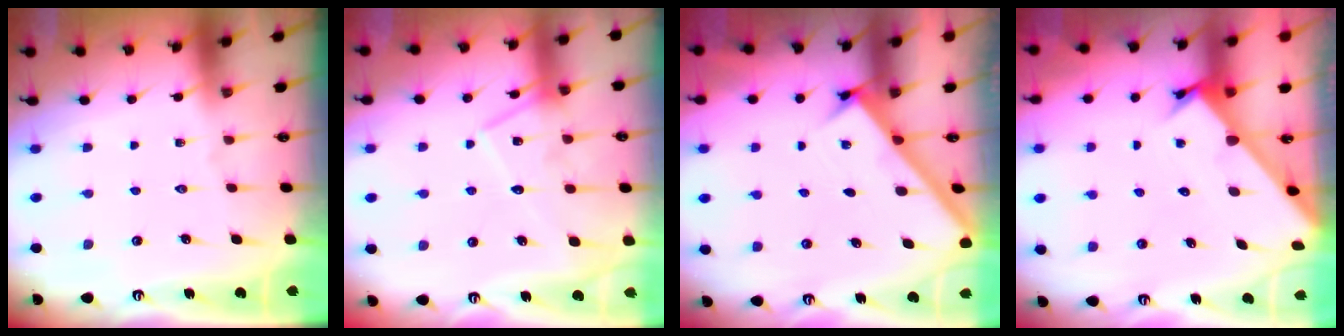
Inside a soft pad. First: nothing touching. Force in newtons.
{"total": 13.6, "press": 13.6, "slide": 1.0}
{"total": 2.2, "press": 2.2, "slide": 0.2}
{"total": 2.4, "press": 2.4, "slide": 0.1}